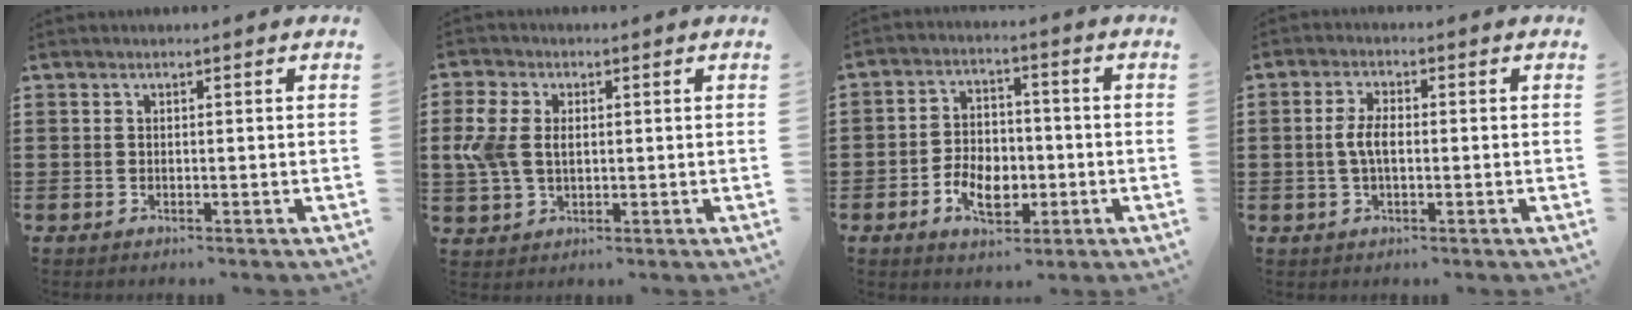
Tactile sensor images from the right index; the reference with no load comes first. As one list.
[{"total": 5.5, "force": [0.6, 3.9, 3.9], "torque": [-0.114, 0.003, 0.001]}, {"total": 6.6, "force": [-2.1, 4.4, 4.3], "torque": [-0.083, 0.005, -0.042]}, {"total": 4.0, "force": [-0.3, 1.7, 3.6], "torque": [-0.082, -0.002, -0.011]}]